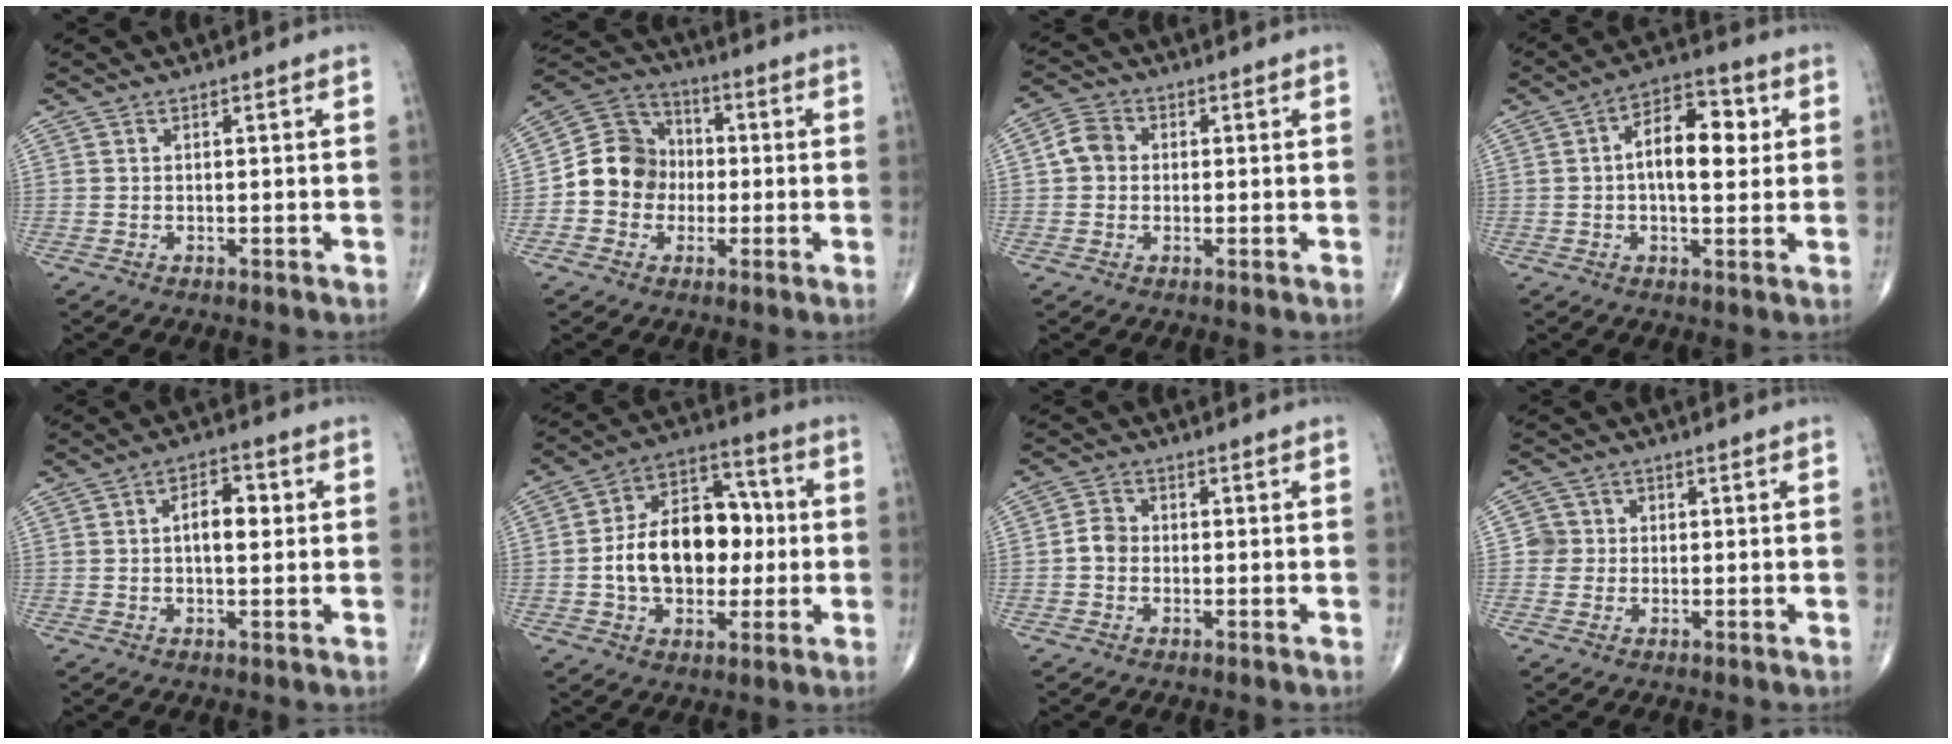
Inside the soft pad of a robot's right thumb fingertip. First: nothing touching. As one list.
[{"total": 11.1, "force": [-1.5, 10.0, 4.6], "torque": [-0.050, 0.036, -0.038]}, {"total": 4.6, "force": [0.2, 4.0, 2.3], "torque": [-0.035, 0.012, -0.004]}, {"total": 10.8, "force": [1.4, 5.7, 9.1], "torque": [-0.125, 0.017, 0.015]}, {"total": 5.9, "force": [0.7, 3.0, 5.0], "torque": [-0.070, 0.009, 0.004]}, {"total": 20.3, "force": [-0.4, 13.8, 14.9], "torque": [-0.203, 0.038, -0.003]}, {"total": 3.3, "force": [-0.6, 2.7, 1.6], "torque": [-0.020, 0.011, -0.017]}, {"total": 3.4, "force": [0.0, 3.4, 0.3], "torque": [0.023, 0.009, -0.006]}]